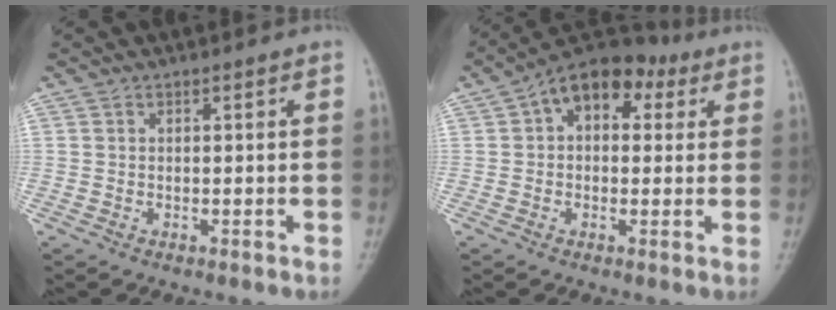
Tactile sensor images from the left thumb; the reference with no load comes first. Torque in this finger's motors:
{"motor_torque": [-0.33, 0.85, 0.07, -0.01, 0.26]}